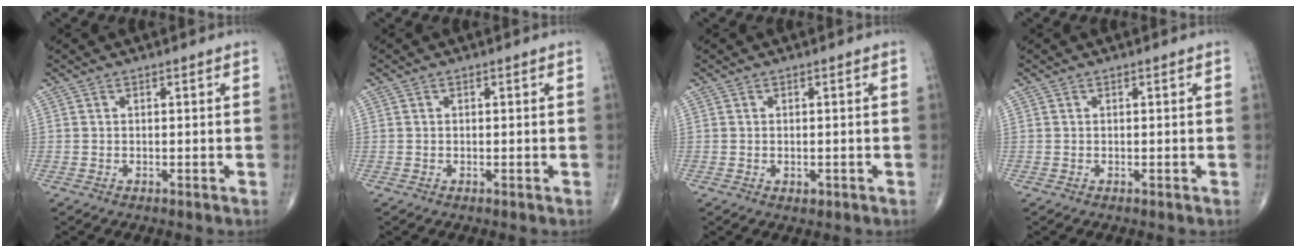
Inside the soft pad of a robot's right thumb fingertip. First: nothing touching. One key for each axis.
{"total": 0.0}
{"total": 1.2, "fx": -0.3, "fy": 0.8, "fz": 0.8, "tx": -0.011, "ty": -0.002, "tz": -0.002}
{"total": 0.0}